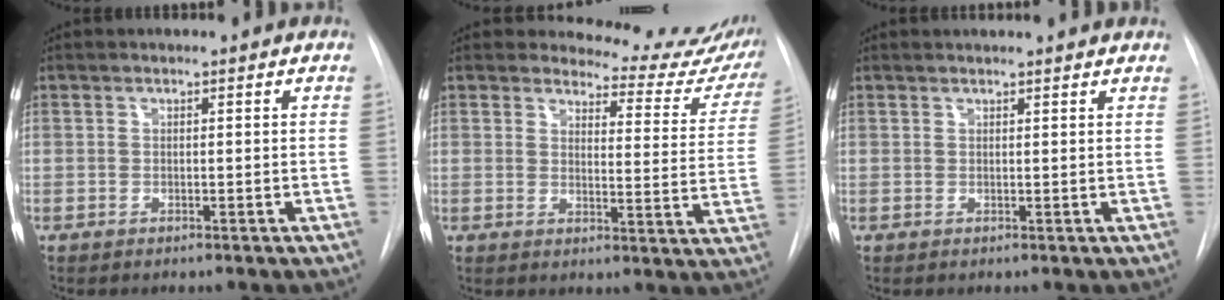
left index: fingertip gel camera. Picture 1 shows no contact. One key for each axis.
{"total": 14.0, "fx": 13.7, "fy": 2.6, "fz": 1.2, "tx": 0.016, "ty": -0.089, "tz": 0.130}
{"total": 5.6, "fx": 5.4, "fy": 0.4, "fz": 1.5, "tx": -0.018, "ty": 0.023, "tz": 0.054}